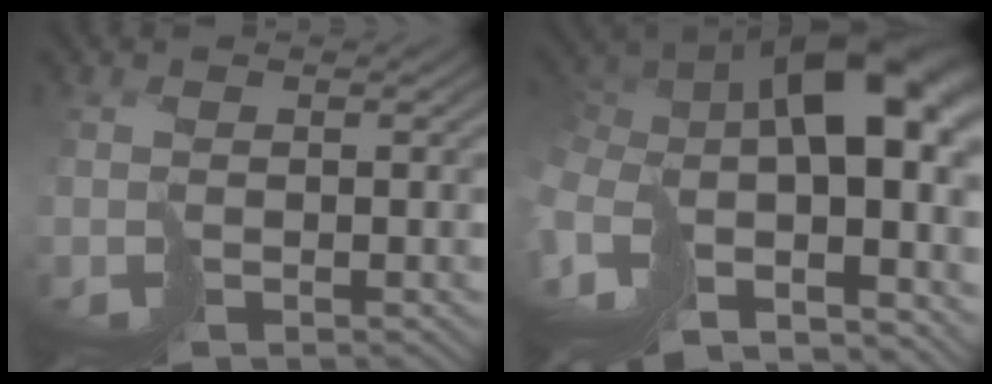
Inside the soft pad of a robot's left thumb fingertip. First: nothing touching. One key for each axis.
{"total": 16.1, "fx": -1.7, "fy": 9.1, "fz": 13.2, "tx": -0.247, "ty": -0.016, "tz": -0.003}